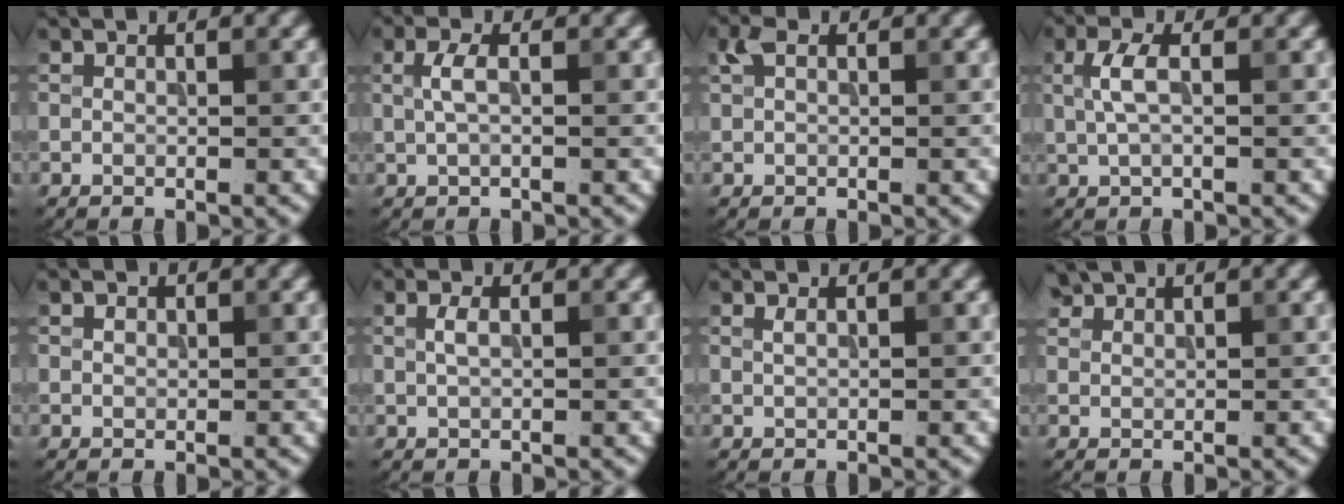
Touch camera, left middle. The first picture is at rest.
{"total": 1.9, "force": [0.3, 0.6, 1.7], "torque": [-0.038, 0.004, 0.005]}
{"total": 1.5, "force": [0.7, 0.8, 1.0], "torque": [-0.020, 0.008, 0.011]}
{"total": 2.5, "force": [0.4, 0.9, 2.3], "torque": [-0.050, 0.005, 0.007]}
{"total": 0.5, "force": [0.2, 0.4, 0.2], "torque": [-0.004, 0.000, 0.004]}
{"total": 1.2, "force": [0.3, 0.4, 1.1], "torque": [-0.023, 0.003, 0.007]}
{"total": 0.8, "force": [0.4, 0.3, 0.6], "torque": [-0.009, 0.001, 0.005]}
{"total": 1.0, "force": [0.9, 0.2, 0.1], "torque": [-0.004, 0.002, 0.025]}